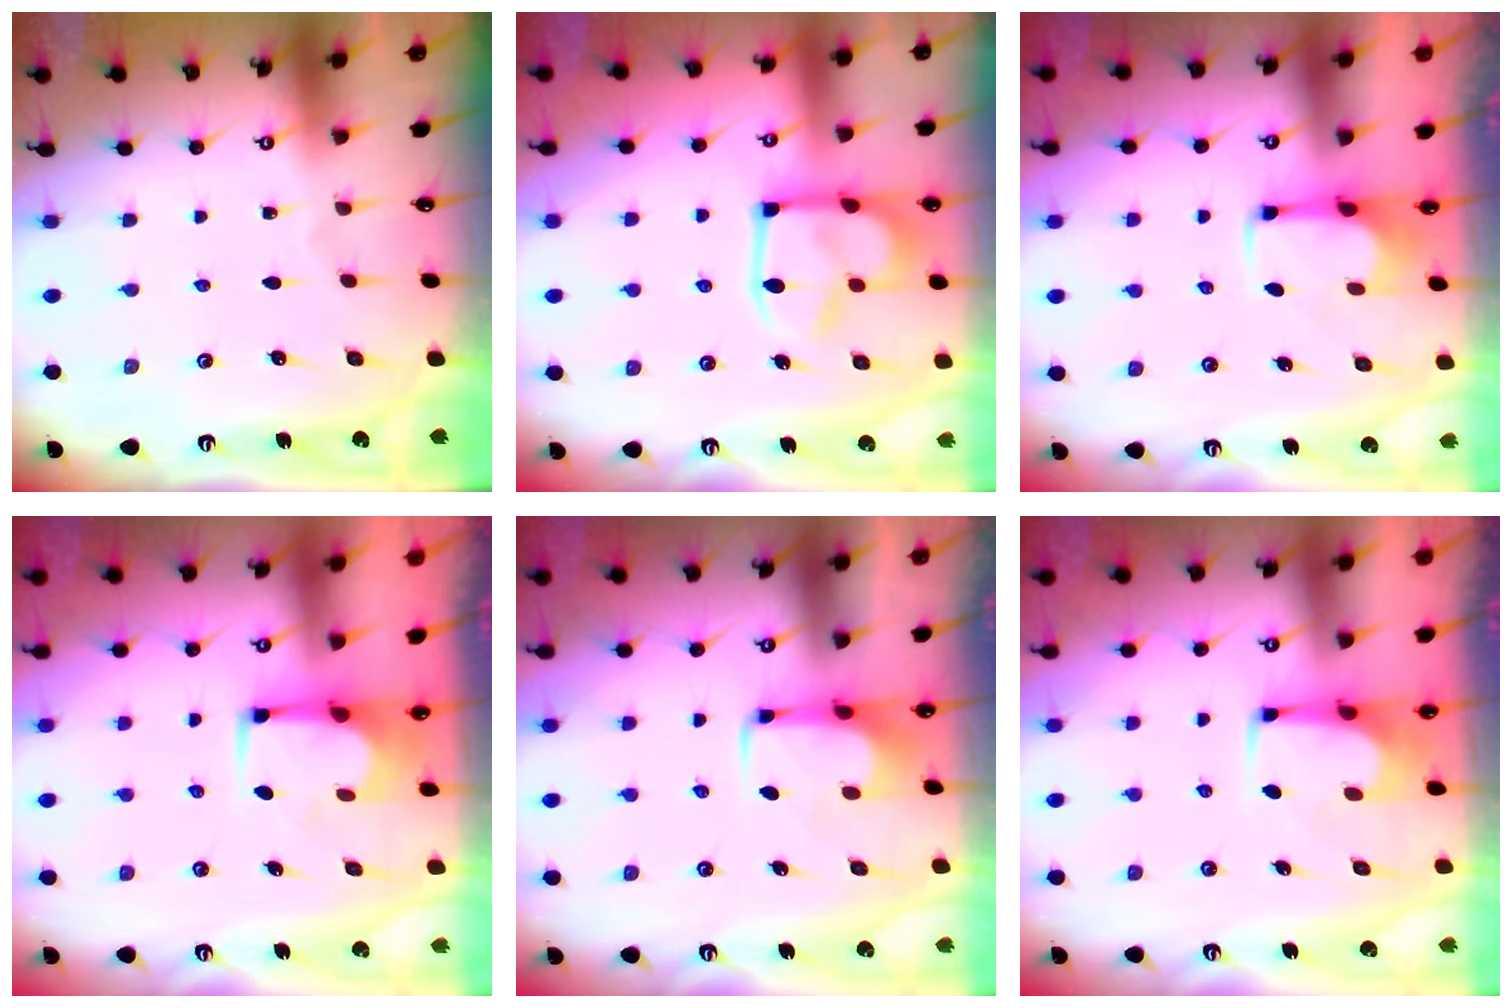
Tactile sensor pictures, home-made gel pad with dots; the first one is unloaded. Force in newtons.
{"total": 12.7, "press": 12.6, "slide": 1.1}
{"total": 2.8, "press": 2.5, "slide": 1.1}
{"total": 1.7, "press": 1.7, "slide": 0.3}
{"total": 2.2, "press": 2.1, "slide": 0.4}
{"total": 1.5, "press": 1.4, "slide": 0.2}